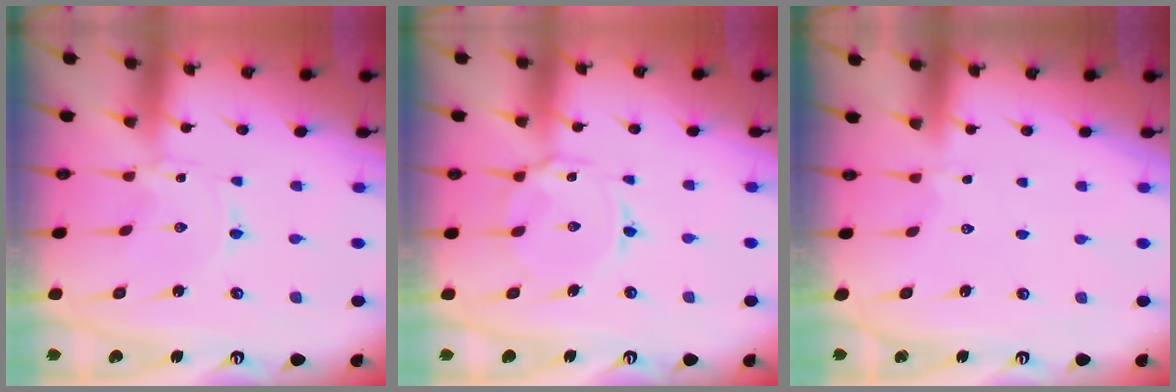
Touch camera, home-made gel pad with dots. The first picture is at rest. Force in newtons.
{"total": 8.7, "press": 8.6, "slide": 0.7}
{"total": 2.0, "press": 1.7, "slide": 1.0}